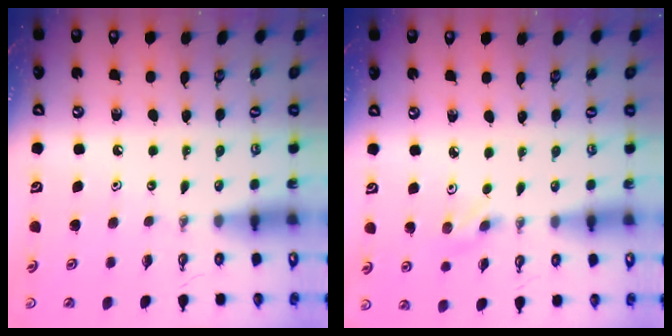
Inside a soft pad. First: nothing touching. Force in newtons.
{"total": 2.9, "press": 2.6, "slide": 1.4}